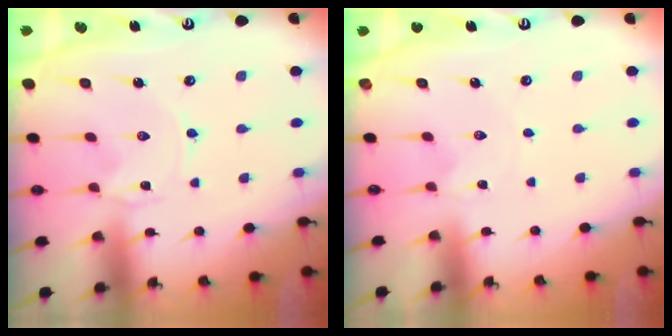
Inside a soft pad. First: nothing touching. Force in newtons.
{"total": 0.0}